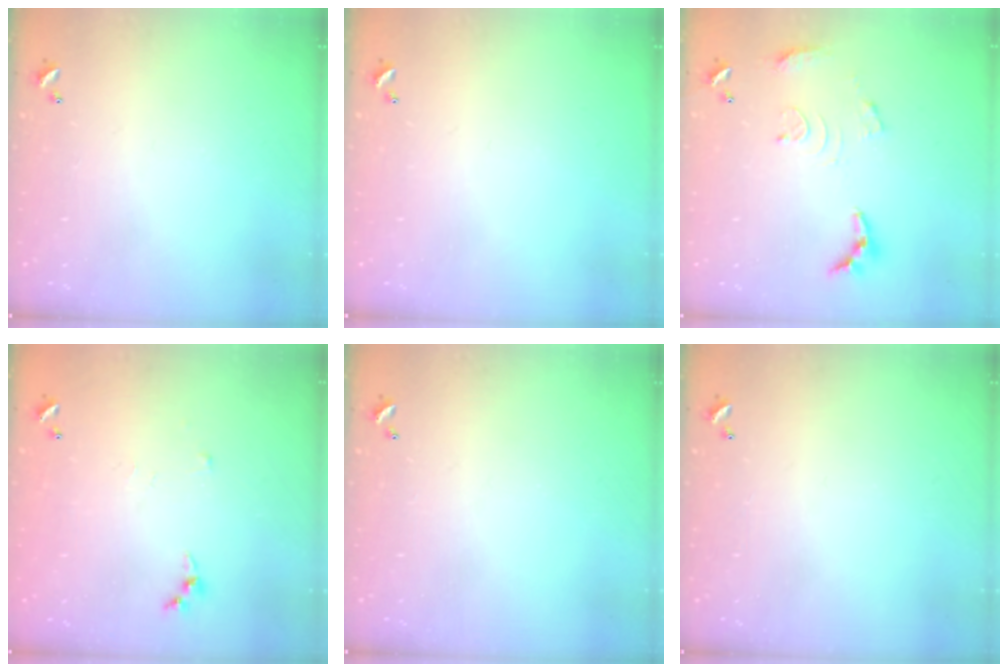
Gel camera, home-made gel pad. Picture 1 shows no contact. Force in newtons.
{"total": 0.0}
{"total": 10.6, "press": 10.6, "slide": 0.8}
{"total": 3.7, "press": 3.7, "slide": 0.5}
{"total": 0.0}
{"total": 0.0}